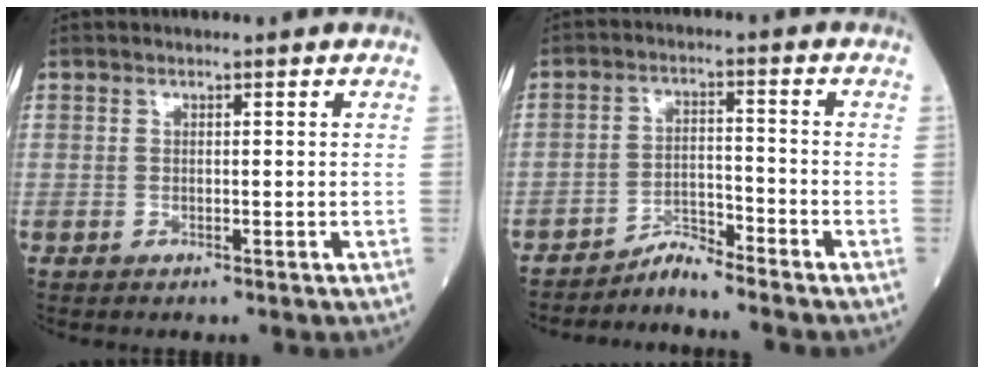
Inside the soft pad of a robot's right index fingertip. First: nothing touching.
{"total": 3.6, "force": [-3.6, -0.4, 0.1], "torque": [0.003, -0.011, -0.066]}